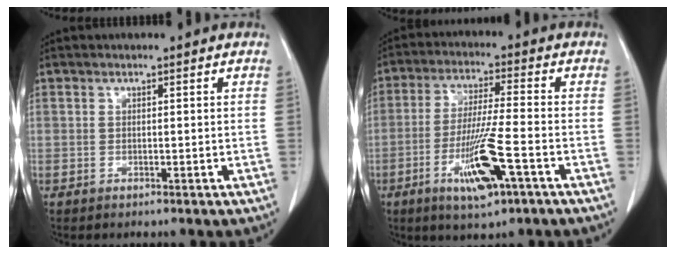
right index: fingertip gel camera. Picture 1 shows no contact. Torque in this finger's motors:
{"motor_torque": [0.14, -0.03, 0.22, 0.11]}